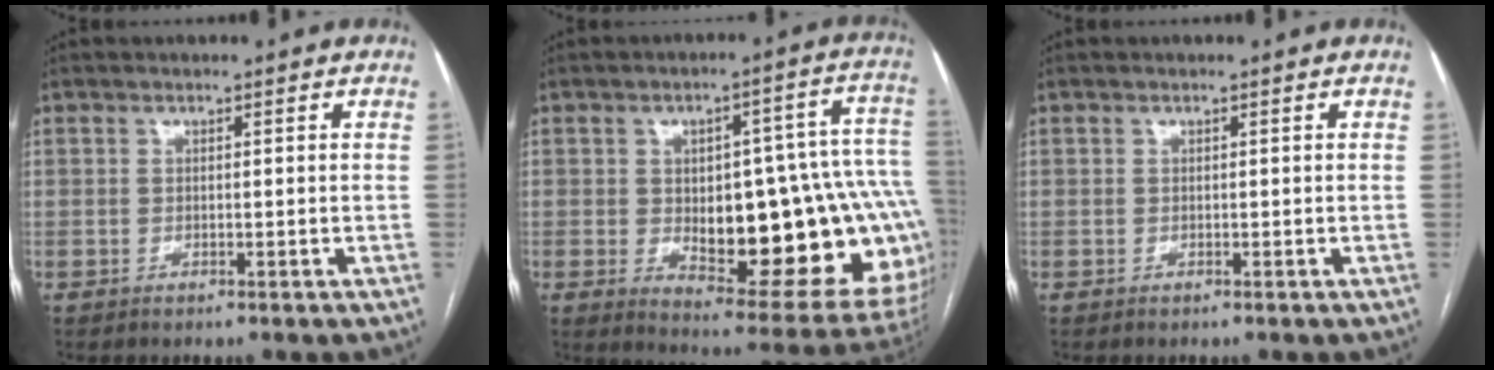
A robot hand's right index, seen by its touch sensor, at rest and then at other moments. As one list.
[{"total": 26.4, "force": [-3.1, 8.0, 24.9], "torque": [-0.243, 0.025, -0.015]}, {"total": 0.0}]